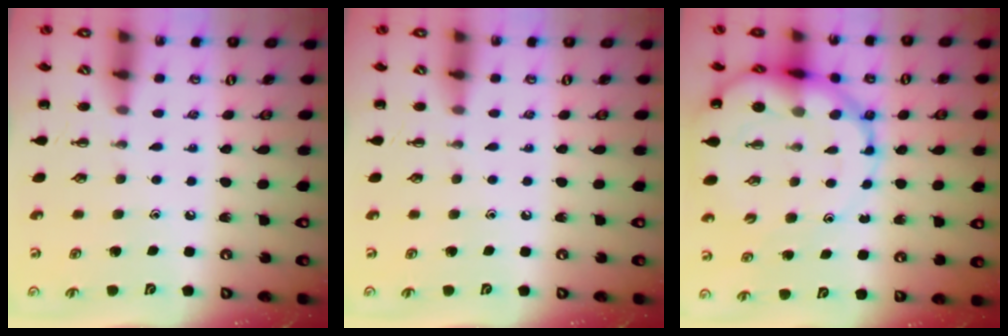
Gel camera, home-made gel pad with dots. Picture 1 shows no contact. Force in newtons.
{"total": 0.0}
{"total": 16.1, "press": 15.4, "slide": 4.4}